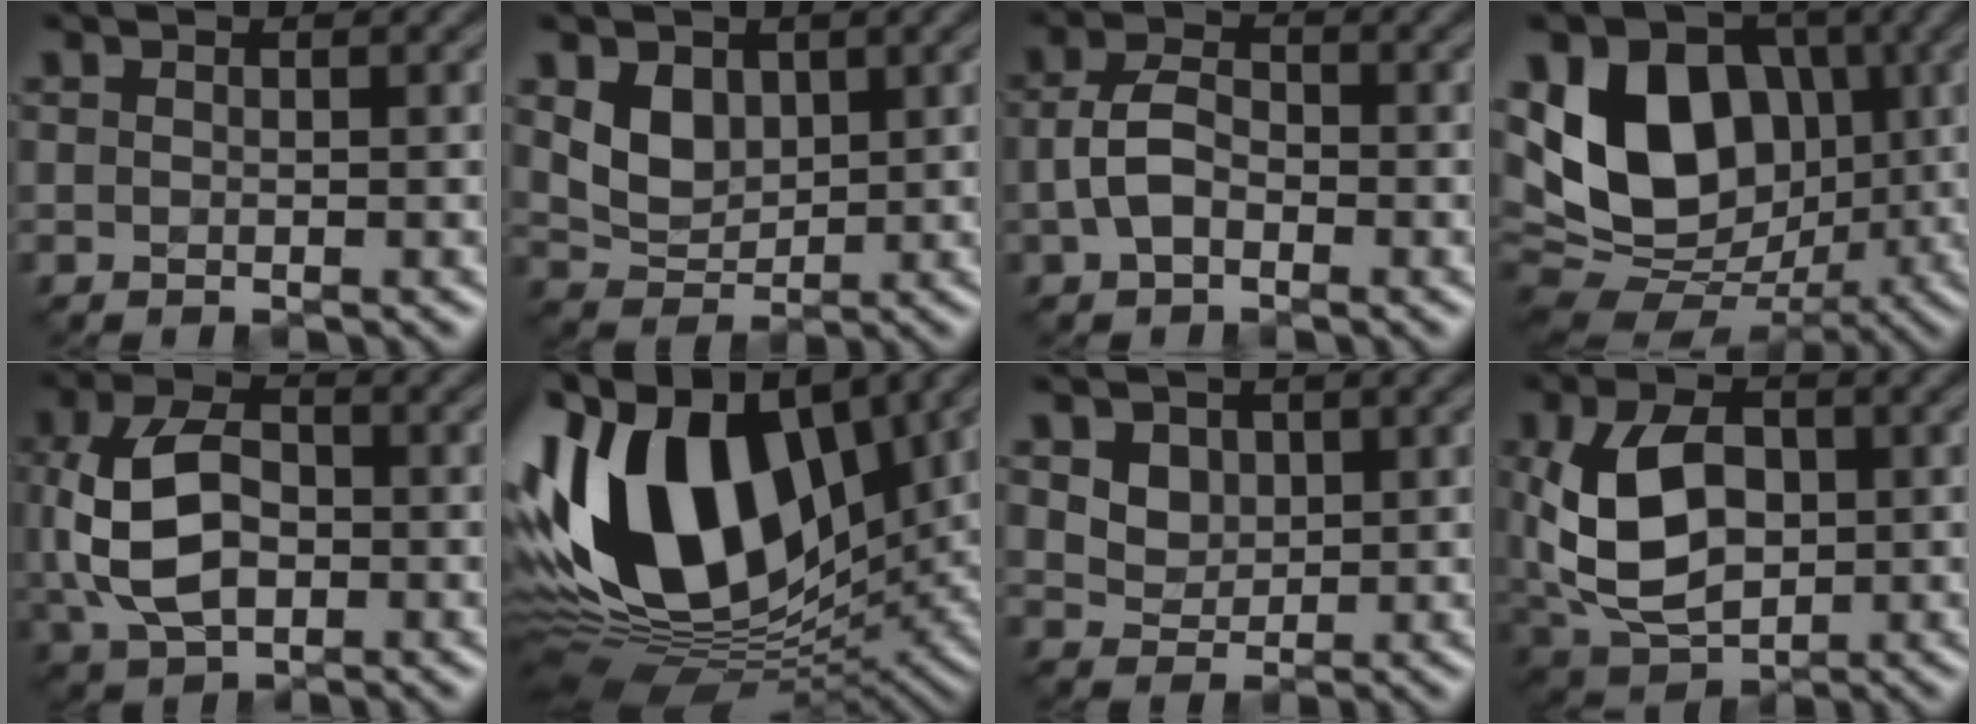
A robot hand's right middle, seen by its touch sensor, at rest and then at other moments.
{"total": 3.4, "force": [0.9, 2.6, 2.0], "torque": [-0.045, -0.009, 0.017]}
{"total": 3.2, "force": [-1.0, 2.0, 2.3], "torque": [-0.054, 0.000, -0.026]}
{"total": 11.8, "force": [0.9, 8.8, 7.8], "torque": [-0.146, 0.000, 0.000]}
{"total": 7.5, "force": [-0.4, 5.0, 5.6], "torque": [-0.123, 0.002, -0.011]}
{"total": 16.6, "force": [2.6, 10.0, 13.0], "torque": [-0.277, 0.019, 0.026]}
{"total": 4.1, "force": [1.6, 3.2, 2.0], "torque": [-0.058, -0.005, 0.037]}
{"total": 9.4, "force": [0.0, 6.1, 7.1], "torque": [-0.159, -0.002, -0.001]}